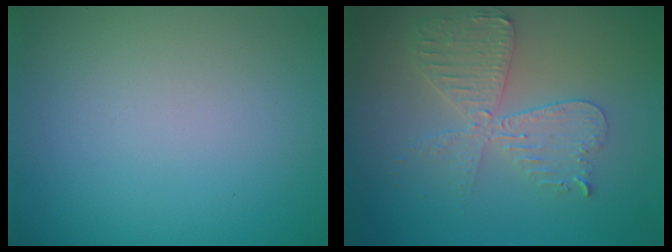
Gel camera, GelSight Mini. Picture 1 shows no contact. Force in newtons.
{"total": 4.7, "press": 4.0, "slide": 2.4}